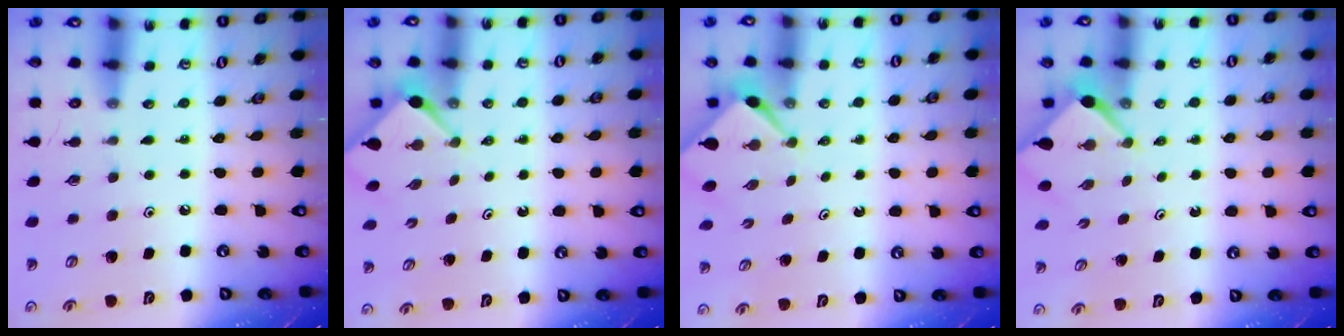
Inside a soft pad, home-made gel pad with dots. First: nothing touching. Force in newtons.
{"total": 2.9, "press": 2.8, "slide": 0.4}
{"total": 2.4, "press": 2.4, "slide": 0.3}
{"total": 2.6, "press": 2.5, "slide": 0.3}